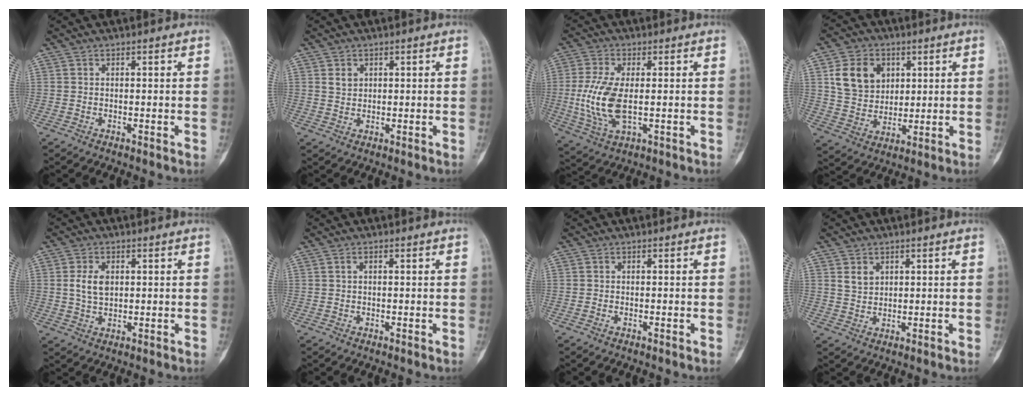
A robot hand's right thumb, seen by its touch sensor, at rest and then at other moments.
{"total": 2.1, "force": [0.9, 1.6, 0.9], "torque": [-0.009, -0.005, 0.019]}
{"total": 10.9, "force": [-0.6, 5.1, 9.6], "torque": [-0.209, -0.008, -0.007]}
{"total": 11.3, "force": [3.6, 8.9, 5.8], "torque": [-0.071, -0.010, 0.073]}
{"total": 4.8, "force": [0.9, 3.1, 3.6], "torque": [-0.059, 0.000, 0.018]}
{"total": 0.7, "force": [0.2, 0.3, 0.6], "torque": [-0.011, 0.003, 0.003]}
{"total": 0.5, "force": [-0.3, 0.2, 0.4], "torque": [-0.011, 0.003, -0.004]}
{"total": 2.8, "force": [1.4, 2.1, 1.3], "torque": [-0.014, -0.009, 0.030]}